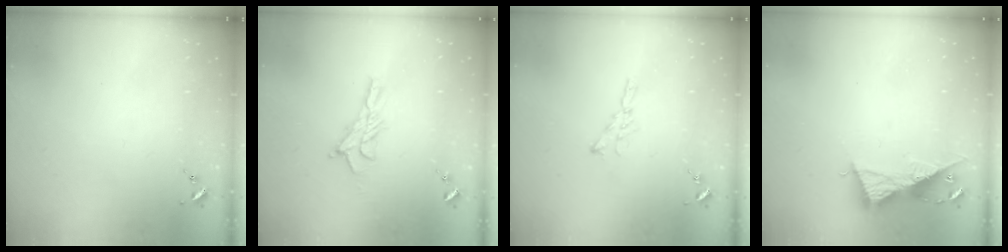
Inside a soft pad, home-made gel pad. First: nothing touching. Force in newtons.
{"total": 9.9, "press": 9.9, "slide": 0.5}
{"total": 4.8, "press": 4.8, "slide": 0.5}
{"total": 9.9, "press": 9.8, "slide": 0.6}